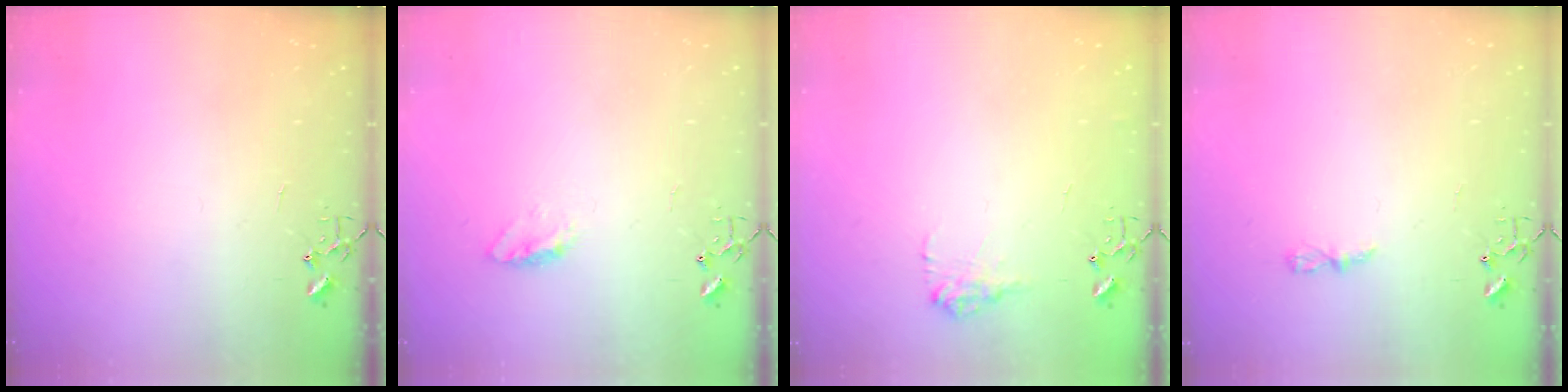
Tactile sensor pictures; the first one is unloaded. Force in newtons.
{"total": 5.0, "press": 5.0, "slide": 0.7}
{"total": 8.9, "press": 8.9, "slide": 0.3}
{"total": 4.4, "press": 4.4, "slide": 0.6}